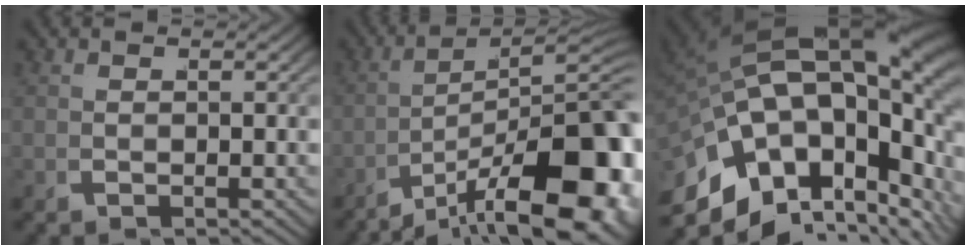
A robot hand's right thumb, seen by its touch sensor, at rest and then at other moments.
{"total": 12.4, "force": [-3.2, 6.4, 10.2], "torque": [-0.136, -0.032, -0.033]}
{"total": 19.2, "force": [1.7, 11.9, 15.0], "torque": [-0.270, -0.013, 0.028]}